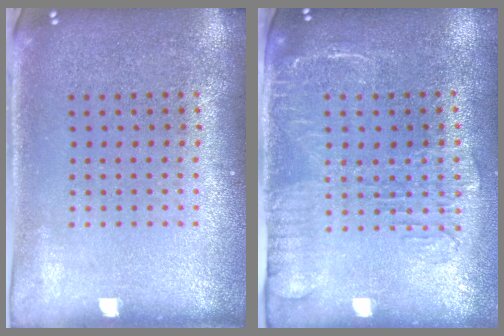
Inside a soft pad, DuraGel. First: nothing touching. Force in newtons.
{"total": 1.8, "press": 1.5, "slide": 1.0}